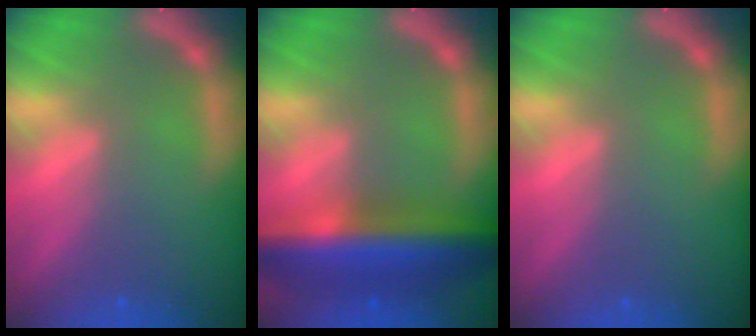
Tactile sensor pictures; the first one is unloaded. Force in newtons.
{"total": 10.0}
{"total": 0.0}